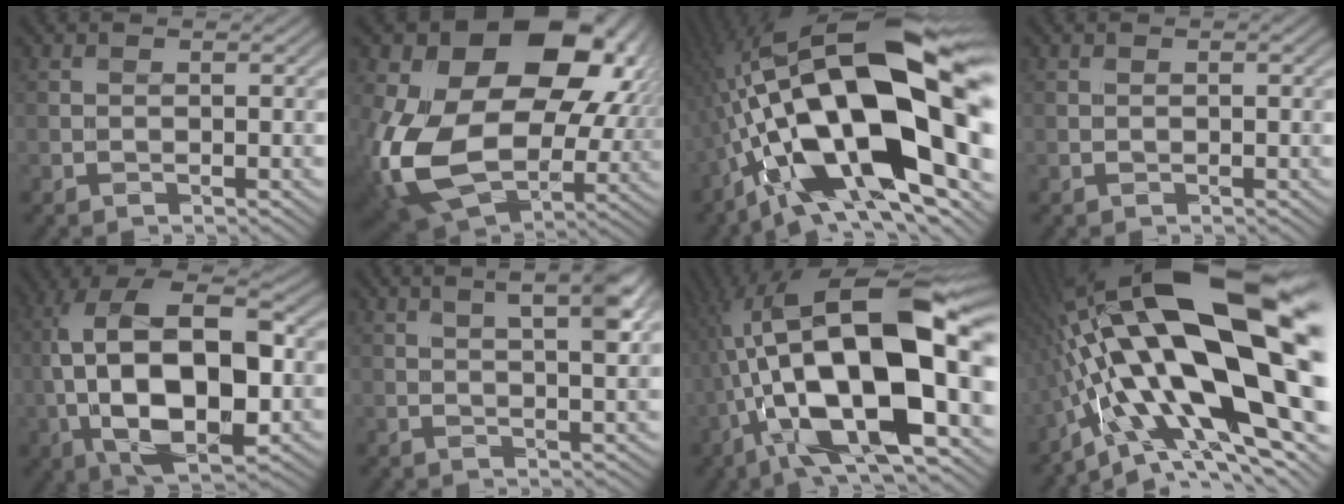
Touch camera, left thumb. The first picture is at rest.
{"total": 19.7, "force": [3.6, 14.2, 13.2], "torque": [-0.299, -0.037, 0.087]}
{"total": 20.4, "force": [-2.5, 8.0, 18.6], "torque": [-0.349, 0.021, -0.055]}
{"total": 0.6, "force": [0.1, 0.2, 0.5], "torque": [-0.009, 0.000, 0.002]}
{"total": 16.1, "force": [-0.9, 8.4, 13.7], "torque": [-0.271, 0.007, -0.019]}
{"total": 5.6, "force": [3.2, 0.9, 4.6], "torque": [-0.074, 0.007, 0.056]}
{"total": 18.0, "force": [-1.9, 6.7, 16.6], "torque": [-0.310, 0.030, -0.046]}
{"total": 21.9, "force": [1.2, 7.4, 20.5], "torque": [-0.384, 0.011, 0.022]}